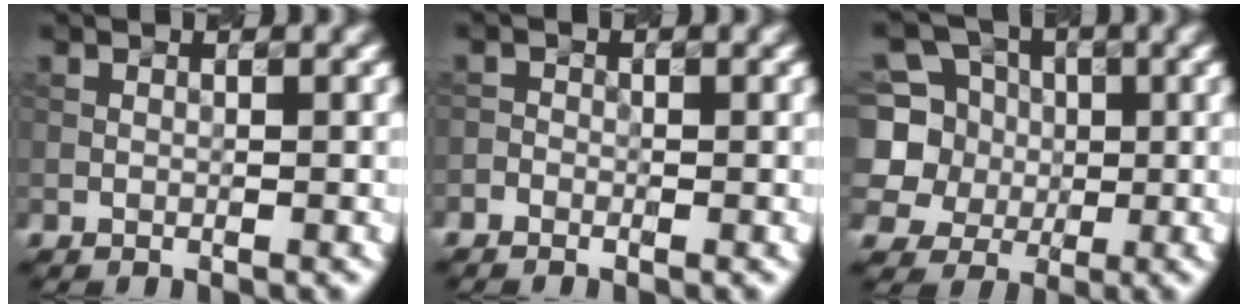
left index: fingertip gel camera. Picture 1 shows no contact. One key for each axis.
{"total": 1.1, "fx": -1.0, "fy": 0.5, "fz": 0.0, "tx": 0.009, "ty": -0.002, "tz": -0.016}
{"total": 7.3, "fx": 0.6, "fy": 6.6, "fz": 2.9, "tx": -0.064, "ty": 0.025, "tz": -0.011}